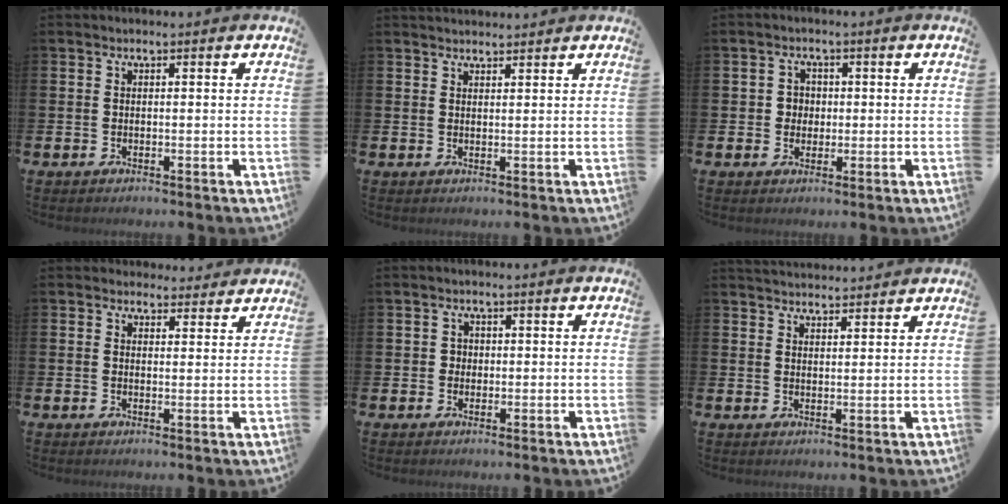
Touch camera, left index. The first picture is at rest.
{"total": 1.9, "force": [1.8, 0.4, 0.1], "torque": [0.005, -0.008, 0.031]}
{"total": 2.5, "force": [0.3, 2.4, 0.5], "torque": [-0.002, 0.004, -0.002]}
{"total": 3.0, "force": [2.7, 1.1, -0.1], "torque": [0.017, -0.014, 0.046]}
{"total": 1.3, "force": [0.2, 1.3, 0.2], "torque": [0.008, 0.002, -0.002]}
{"total": 2.8, "force": [2.8, 0.5, 0.0], "torque": [-0.003, -0.014, 0.050]}